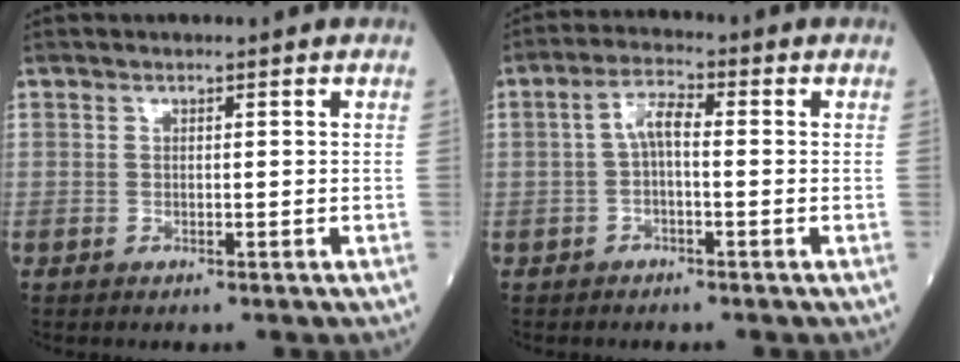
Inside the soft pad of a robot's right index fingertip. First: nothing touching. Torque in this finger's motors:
{"motor_torque": [0.53, -0.05, 0.26, 0.06]}